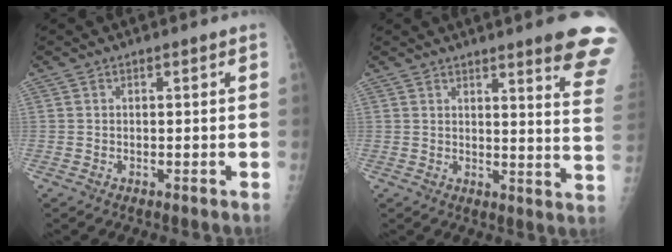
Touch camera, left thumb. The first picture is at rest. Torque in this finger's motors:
{"motor_torque": [3.96, 1.05, 1.63, -1.14, 0.27]}